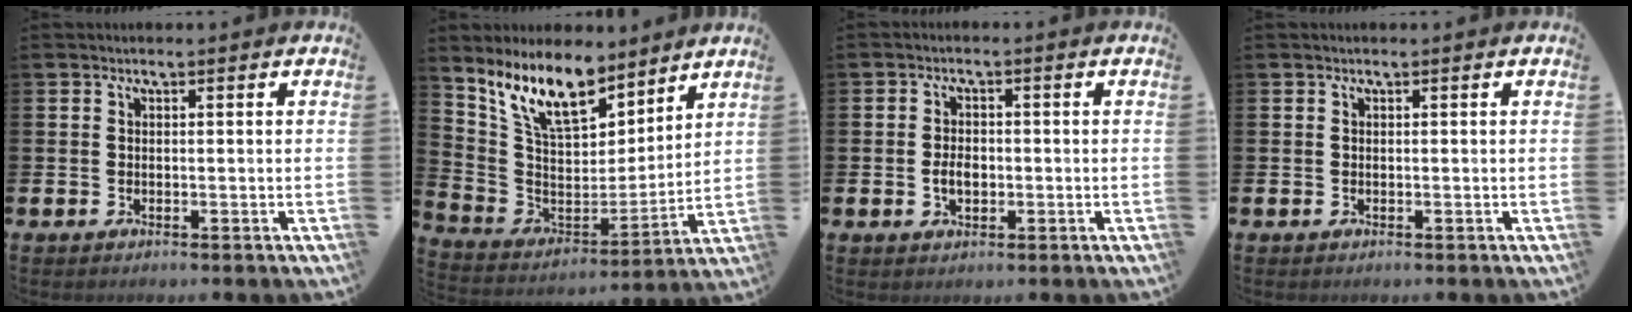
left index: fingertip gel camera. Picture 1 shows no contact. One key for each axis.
{"total": 11.3, "fx": 9.3, "fy": 4.2, "fz": 4.7, "tx": -0.130, "ty": -0.049, "tz": 0.172}
{"total": 2.8, "fx": -0.6, "fy": 1.8, "fz": 2.0, "tx": -0.028, "ty": -0.001, "tz": -0.014}
{"total": 0.0}